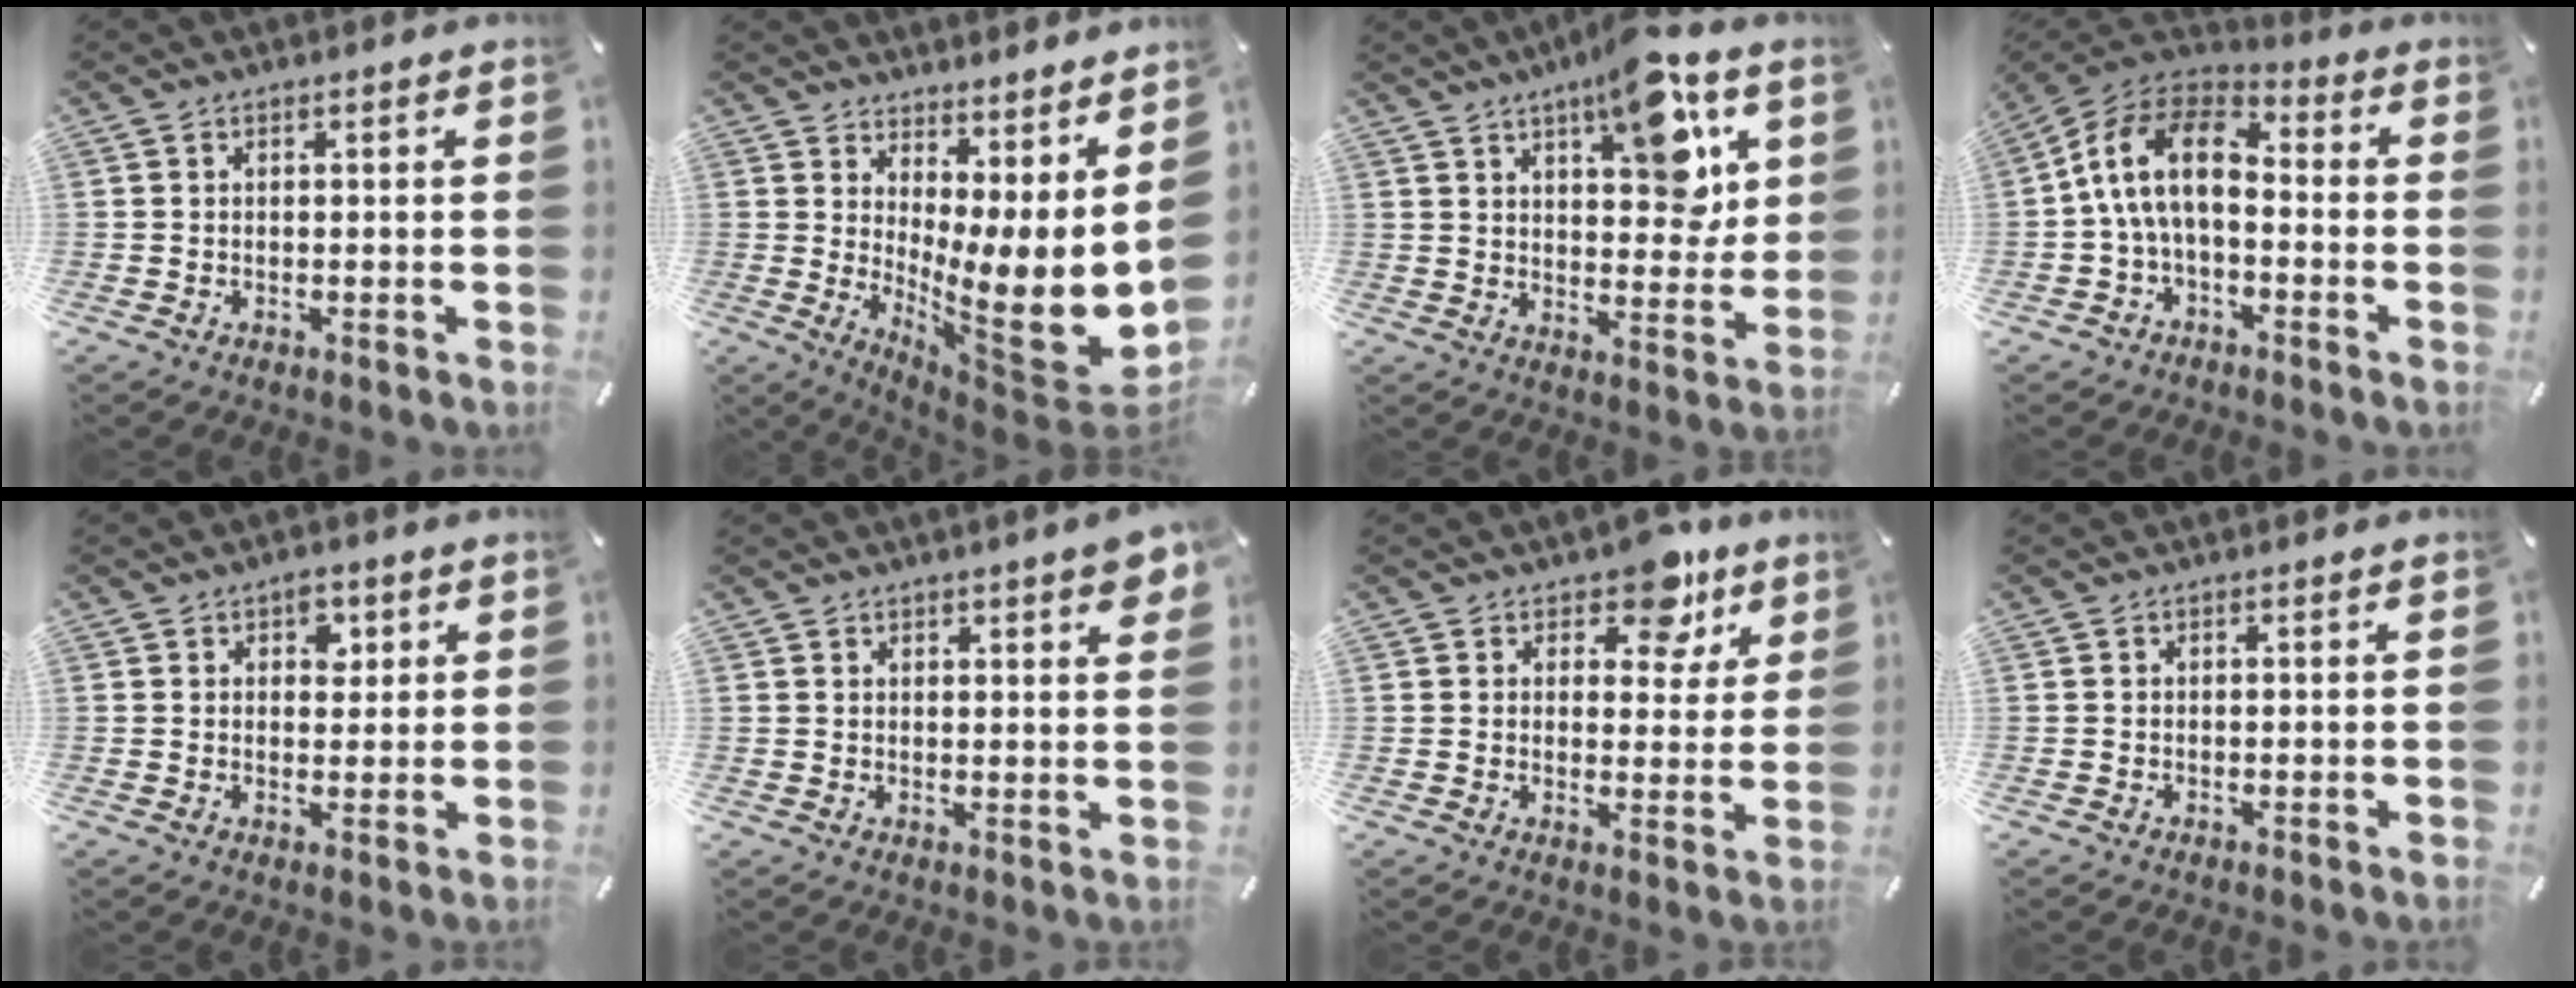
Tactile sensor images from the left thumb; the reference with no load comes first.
{"total": 14.9, "force": [-1.0, 3.9, 14.4], "torque": [-0.194, -0.056, -0.007]}
{"total": 14.7, "force": [7.8, 6.5, 10.6], "torque": [-0.134, -0.041, 0.128]}
{"total": 13.5, "force": [-1.2, 8.5, 10.4], "torque": [-0.219, 0.021, -0.025]}
{"total": 3.4, "force": [1.6, 2.6, 1.5], "torque": [0.005, -0.009, 0.018]}
{"total": 2.8, "force": [2.3, 0.9, 1.4], "torque": [-0.016, -0.006, 0.039]}
{"total": 9.7, "force": [6.7, 5.2, 4.7], "torque": [-0.036, -0.043, 0.108]}
{"total": 0.0}